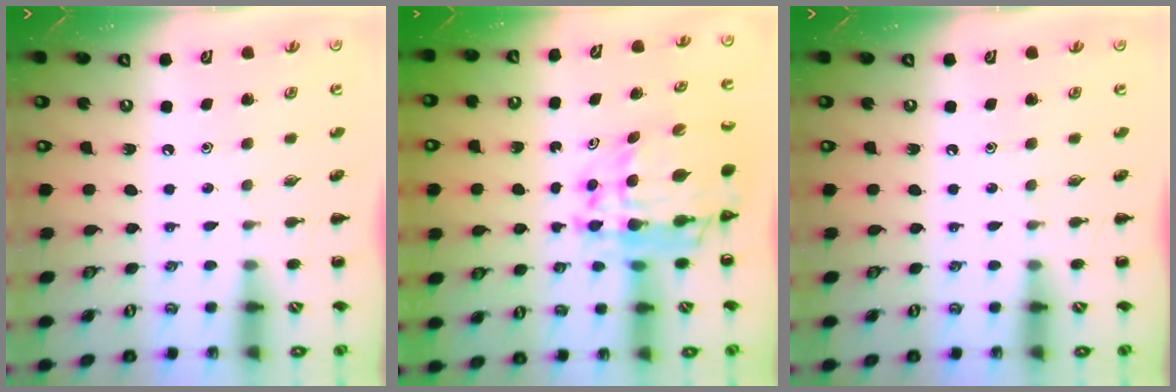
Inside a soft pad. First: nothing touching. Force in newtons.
{"total": 15.2, "press": 14.6, "slide": 4.2}
{"total": 0.0}